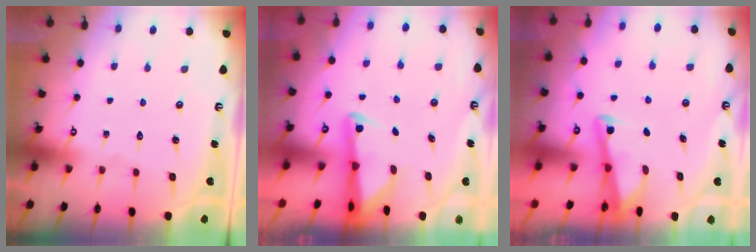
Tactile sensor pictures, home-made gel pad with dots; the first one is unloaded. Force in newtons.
{"total": 2.4, "press": 2.3, "slide": 0.5}
{"total": 3.0, "press": 3.0, "slide": 0.3}